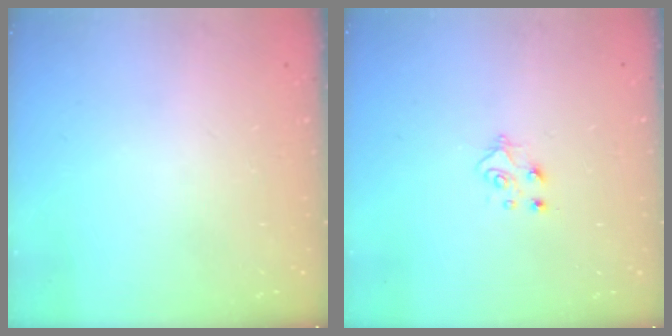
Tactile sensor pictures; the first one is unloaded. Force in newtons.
{"total": 6.1, "press": 6.1, "slide": 0.7}